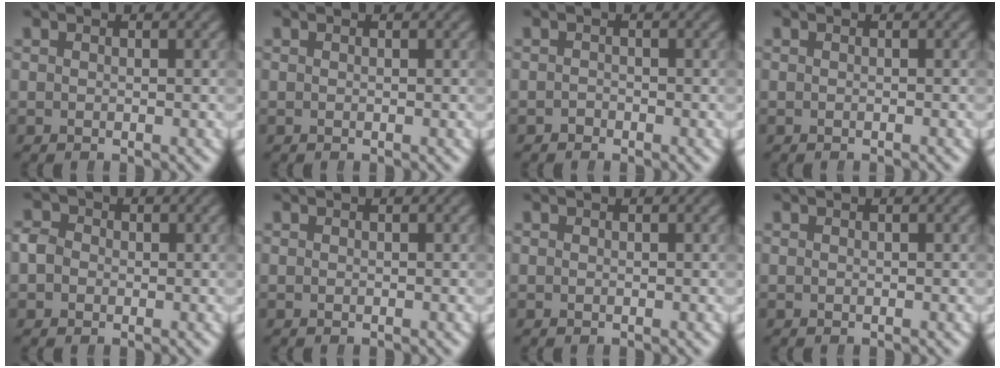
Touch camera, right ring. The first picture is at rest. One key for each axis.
{"total": 0.0}
{"total": 0.9, "fx": -0.8, "fy": -0.1, "fz": -0.5, "tx": 0.006, "ty": -0.009, "tz": -0.010}
{"total": 0.5, "fx": -0.5, "fy": 0.0, "fz": 0.1, "tx": 0.002, "ty": 0.003, "tz": -0.008}
{"total": 2.0, "fx": -0.1, "fy": 1.8, "fz": 0.7, "tx": -0.022, "ty": -0.006, "tz": -0.003}
{"total": 0.0}
{"total": 0.0}
{"total": 0.0}